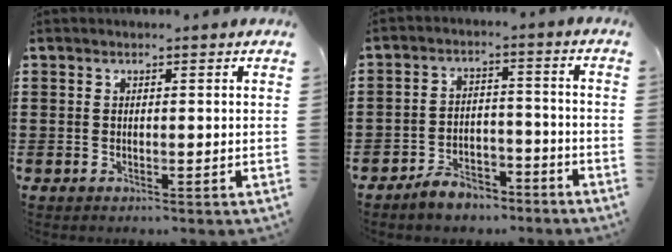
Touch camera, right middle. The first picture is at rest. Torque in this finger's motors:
{"motor_torque": [2.14, 0.00, 0.13, 0.05]}